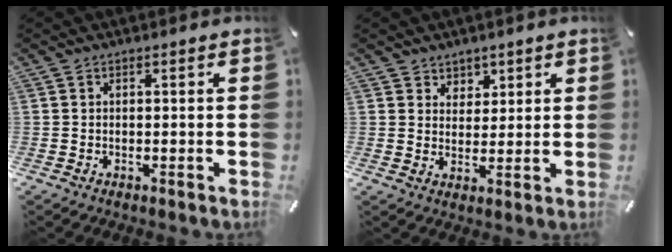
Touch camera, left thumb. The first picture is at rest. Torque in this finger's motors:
{"motor_torque": [0.29, -0.13, 0.03, 0.01, 0.01]}